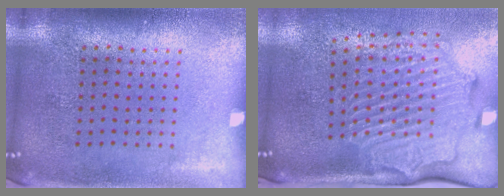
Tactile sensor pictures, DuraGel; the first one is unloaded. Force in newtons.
{"total": 3.0, "press": 2.3, "slide": 2.0}